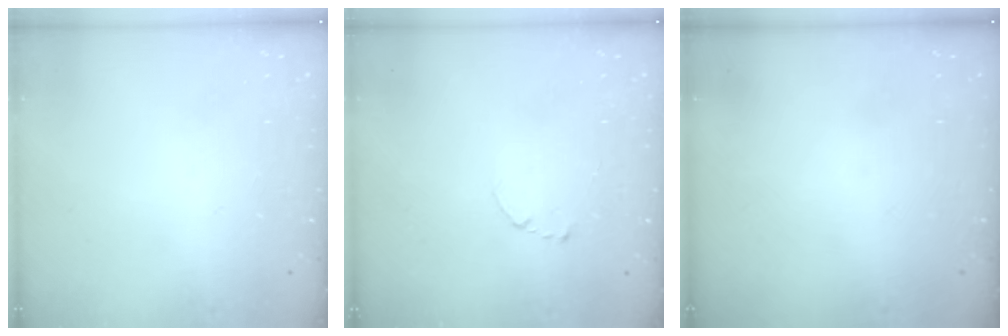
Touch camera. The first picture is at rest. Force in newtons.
{"total": 2.7, "press": 2.7, "slide": 0.3}
{"total": 0.0}